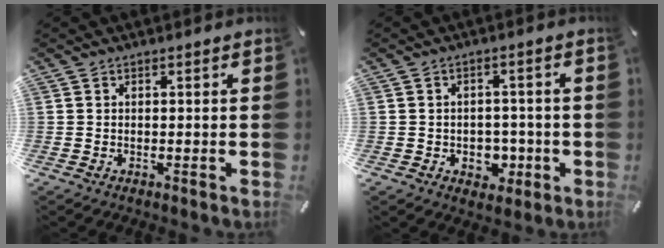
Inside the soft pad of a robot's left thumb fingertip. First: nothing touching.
{"total": 4.9, "force": [-1.0, 4.4, 2.0], "torque": [-0.014, 0.001, -0.020]}